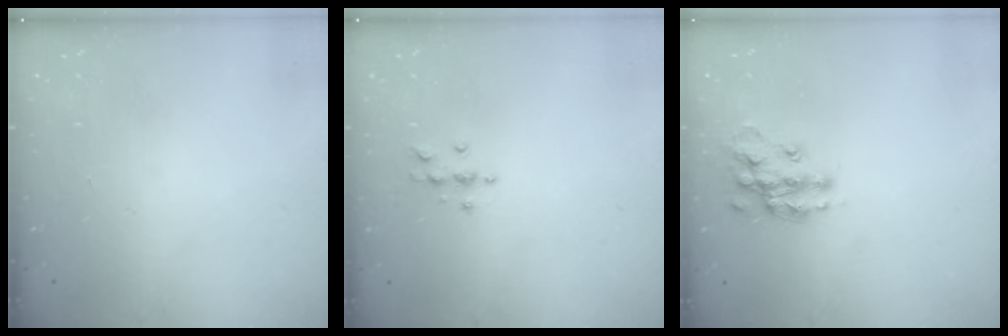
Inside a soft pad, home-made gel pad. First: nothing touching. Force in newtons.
{"total": 4.0, "press": 4.0, "slide": 0.5}
{"total": 13.2, "press": 13.1, "slide": 0.9}